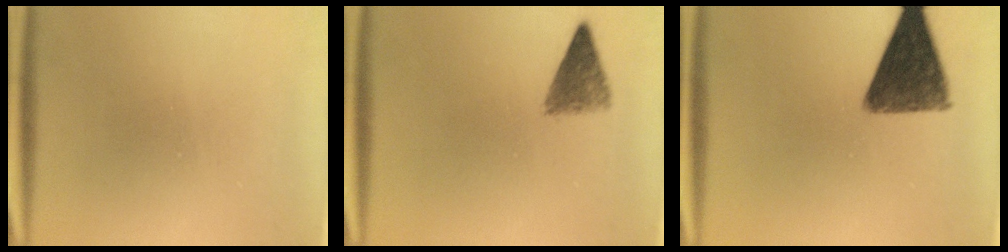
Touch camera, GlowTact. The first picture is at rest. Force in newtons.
{"total": 3.8}
{"total": 11.4}